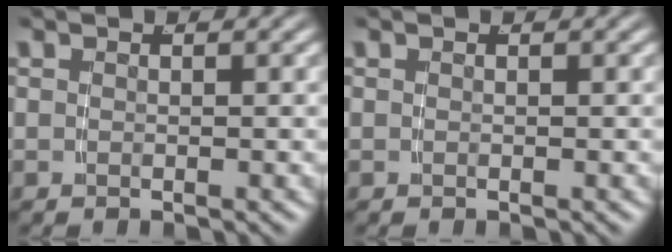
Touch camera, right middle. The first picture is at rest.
{"total": 0.0}